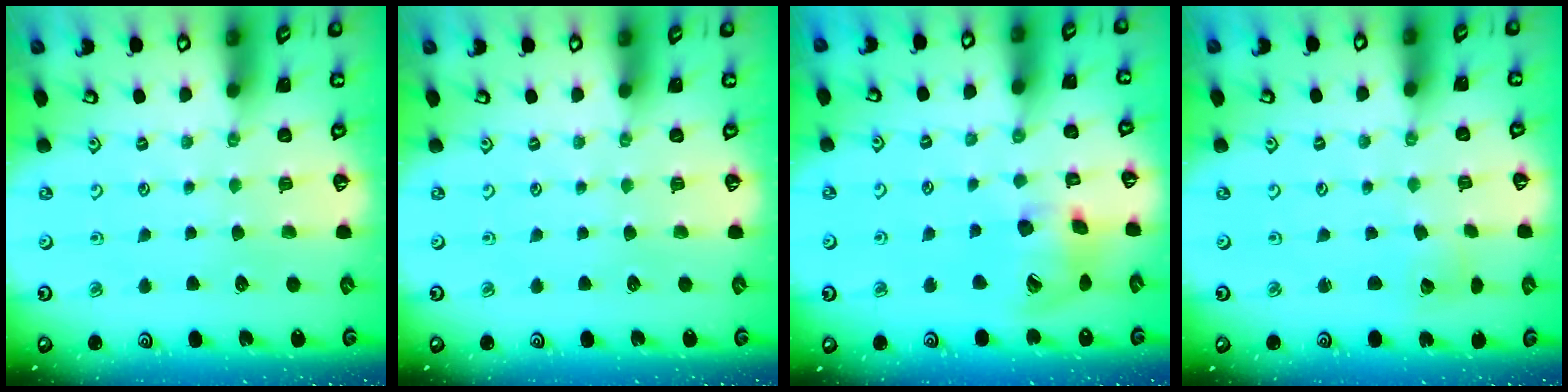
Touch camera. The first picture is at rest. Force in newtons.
{"total": 0.0}
{"total": 14.2, "press": 14.1, "slide": 2.0}
{"total": 1.8, "press": 1.7, "slide": 0.3}